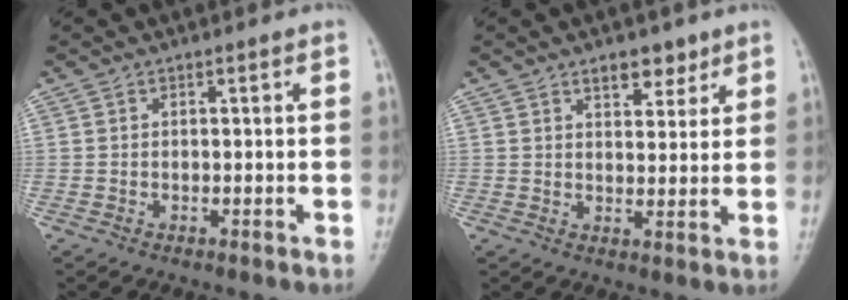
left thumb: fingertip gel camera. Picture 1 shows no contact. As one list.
[{"total": 5.0, "force": [3.3, 2.6, 2.6], "torque": [-0.009, -0.019, 0.050]}]